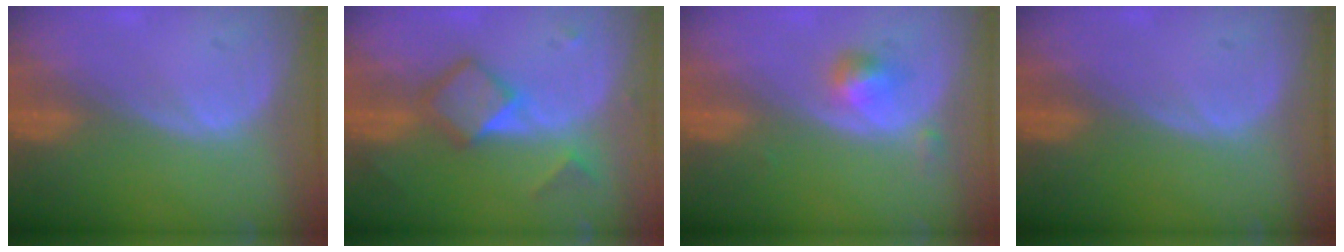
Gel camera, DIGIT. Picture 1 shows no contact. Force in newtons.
{"total": 5.8, "press": 5.8, "slide": 0.1}
{"total": 2.8, "press": 2.7, "slide": 0.2}
{"total": 0.0}